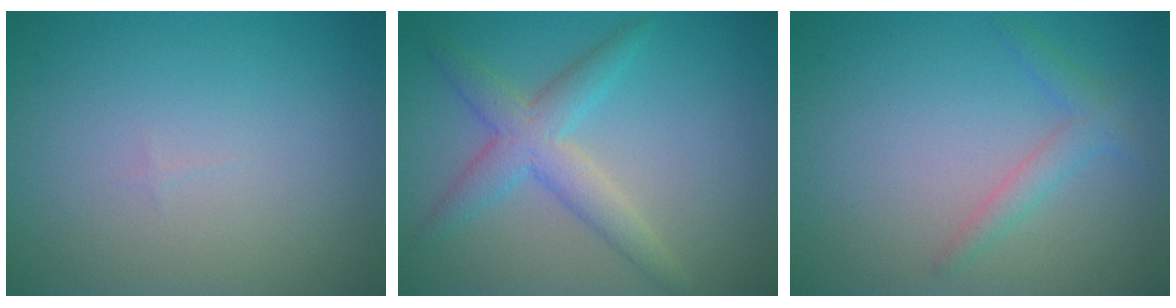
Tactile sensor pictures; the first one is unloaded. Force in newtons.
{"total": 3.8, "press": 3.8, "slide": 0.1}
{"total": 1.9, "press": 1.9, "slide": 0.0}